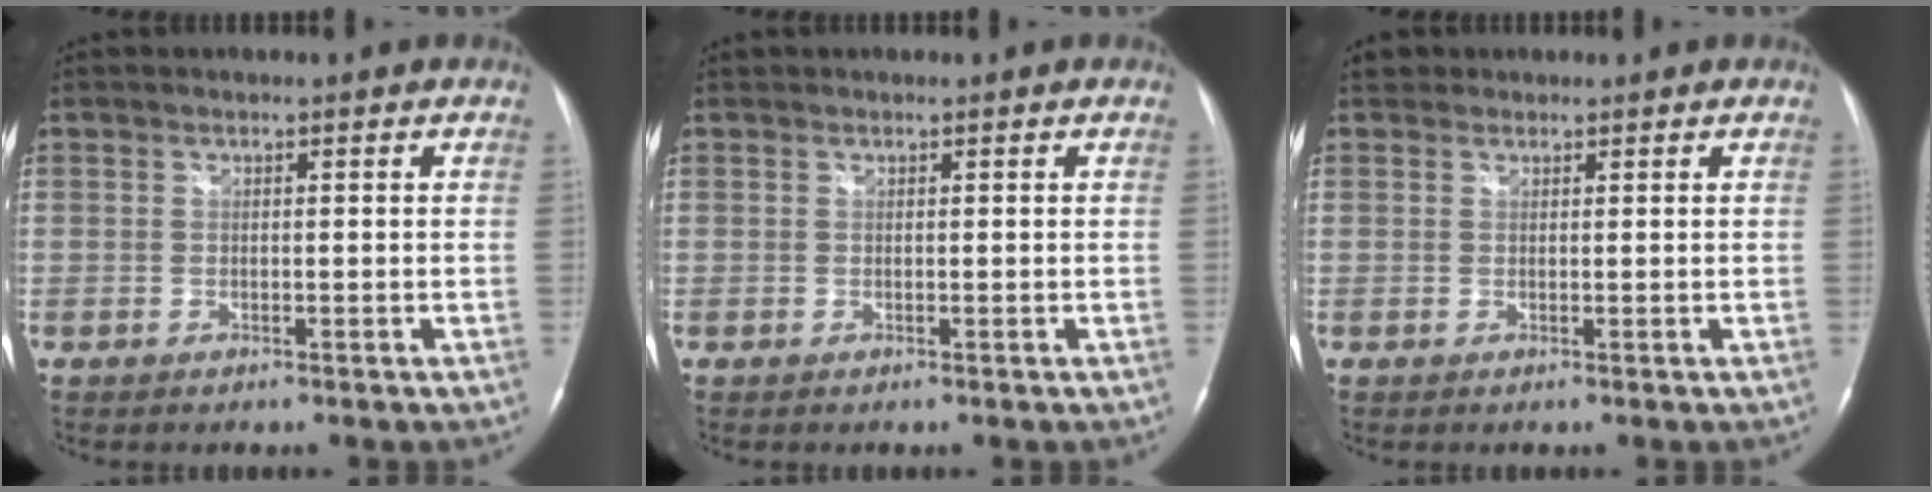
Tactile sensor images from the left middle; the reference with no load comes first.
{"total": 0.0}
{"total": 1.4, "force": [1.0, 0.9, -0.1], "torque": [0.006, 0.013, 0.012]}